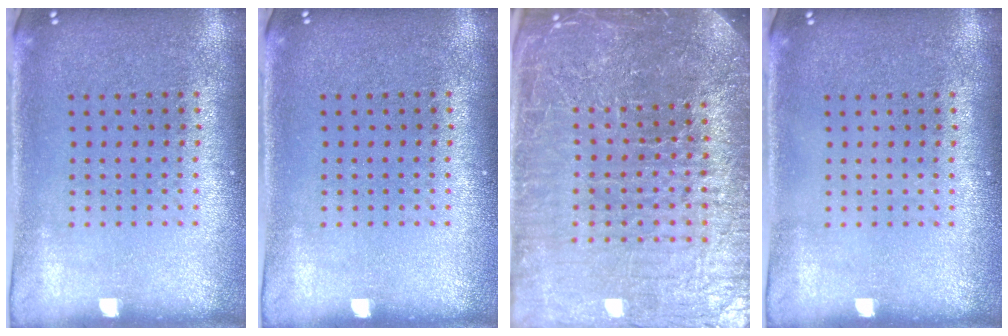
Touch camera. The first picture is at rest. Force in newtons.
{"total": 0.0}
{"total": 6.2, "press": 5.6, "slide": 2.8}
{"total": 0.0}